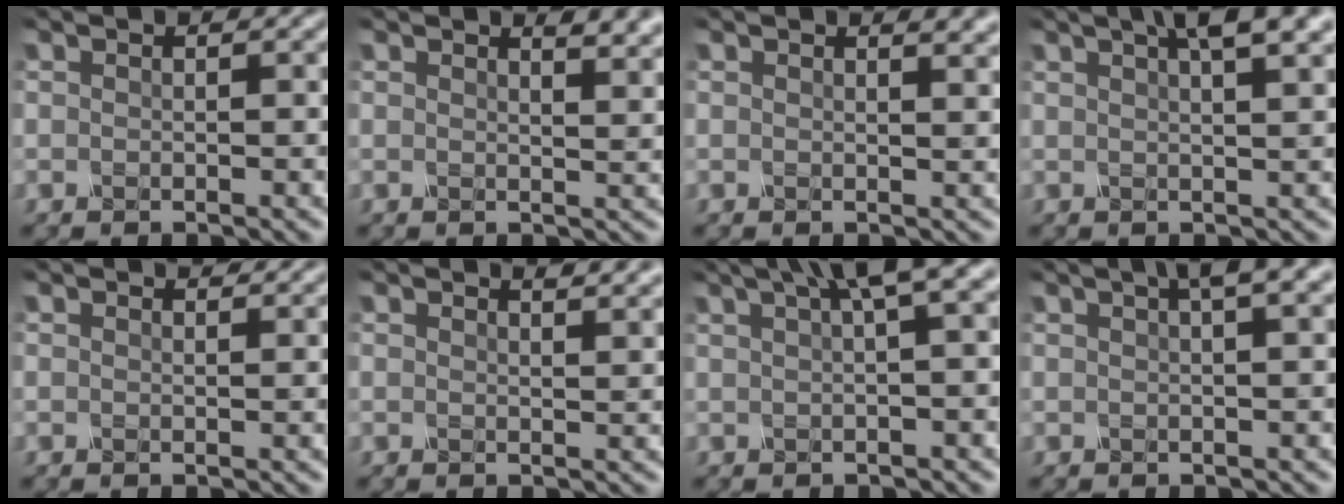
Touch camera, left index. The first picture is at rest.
{"total": 3.9, "force": [2.9, 1.3, 2.2], "torque": [-0.014, 0.015, 0.022]}
{"total": 3.0, "force": [2.2, 1.1, 1.7], "torque": [-0.008, 0.012, 0.018]}
{"total": 6.6, "force": [4.0, 2.2, 4.8], "torque": [-0.043, 0.032, 0.028]}
{"total": 1.4, "force": [1.4, 0.2, 0.4], "torque": [-0.009, 0.000, 0.017]}
{"total": 3.0, "force": [2.4, 0.9, 1.5], "torque": [-0.008, 0.014, 0.015]}
{"total": 5.3, "force": [2.7, 1.0, 4.4], "torque": [-0.052, 0.023, 0.041]}
{"total": 3.8, "force": [2.1, 0.7, 3.1], "torque": [-0.038, 0.014, 0.023]}